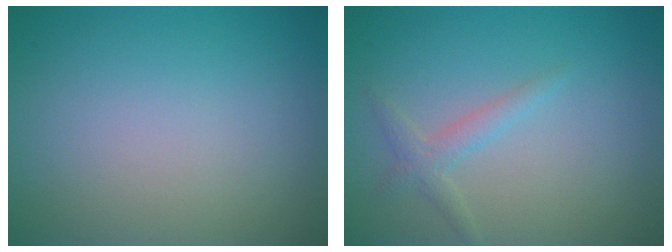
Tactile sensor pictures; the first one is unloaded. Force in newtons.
{"total": 1.7, "press": 1.7, "slide": 0.0}